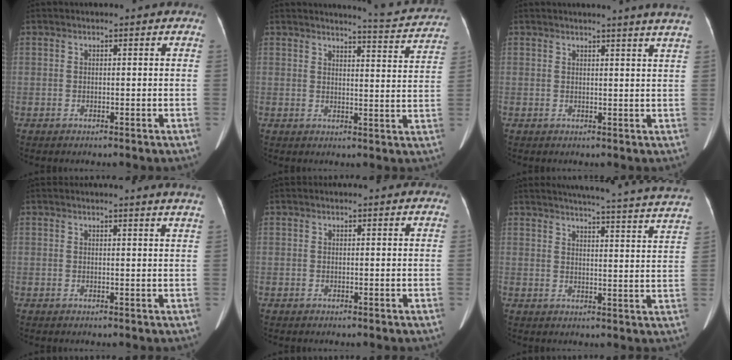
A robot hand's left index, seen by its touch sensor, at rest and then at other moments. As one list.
[{"total": 8.4, "force": [8.4, -0.3, 0.8], "torque": [-0.019, -0.030, 0.091]}, {"total": 6.0, "force": [5.3, -1.3, 2.6], "torque": [-0.028, -0.011, 0.042]}, {"total": 4.5, "force": [4.0, -0.9, 1.7], "torque": [-0.019, -0.007, 0.027]}, {"total": 1.0, "force": [0.9, 0.0, 0.3], "torque": [-0.008, 0.008, 0.012]}, {"total": 25.0, "force": [23.5, -0.2, 8.8], "torque": [-0.120, -0.067, 0.268]}]